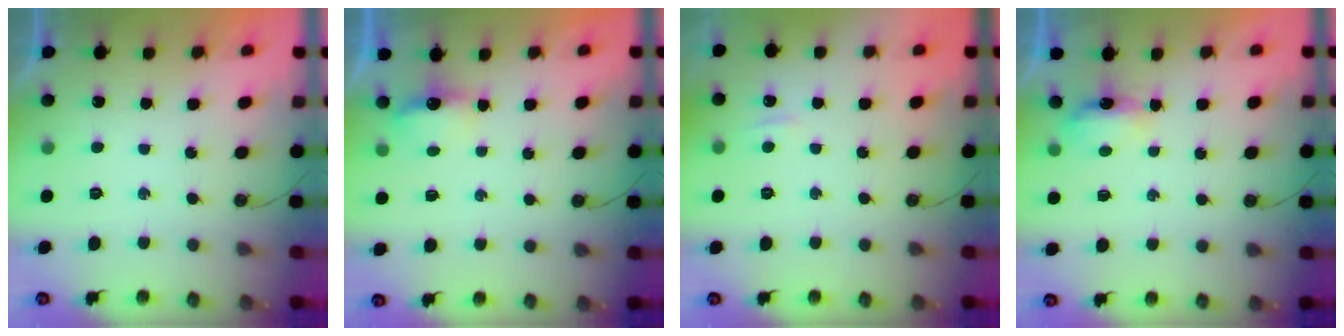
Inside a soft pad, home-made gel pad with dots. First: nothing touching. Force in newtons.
{"total": 4.6, "press": 4.5, "slide": 0.8}
{"total": 2.8, "press": 2.8, "slide": 0.5}
{"total": 3.7, "press": 3.7, "slide": 0.4}